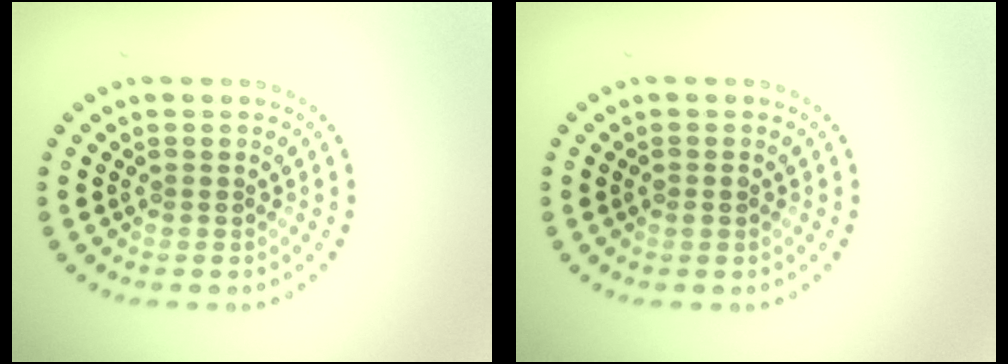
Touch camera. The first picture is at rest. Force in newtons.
{"total": 0.9, "press": 0.9, "slide": 0.1}